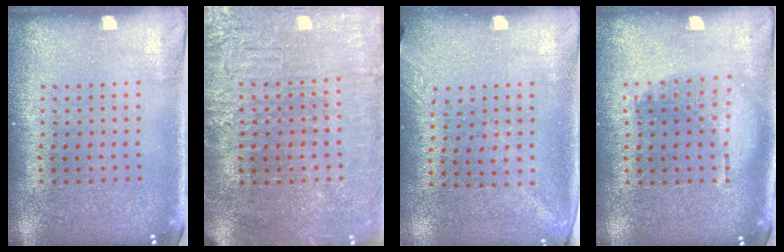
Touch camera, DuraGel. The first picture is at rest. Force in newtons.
{"total": 4.1, "press": 3.7, "slide": 1.7}
{"total": 1.2, "press": 0.9, "slide": 0.7}
{"total": 1.1, "press": 1.0, "slide": 0.6}